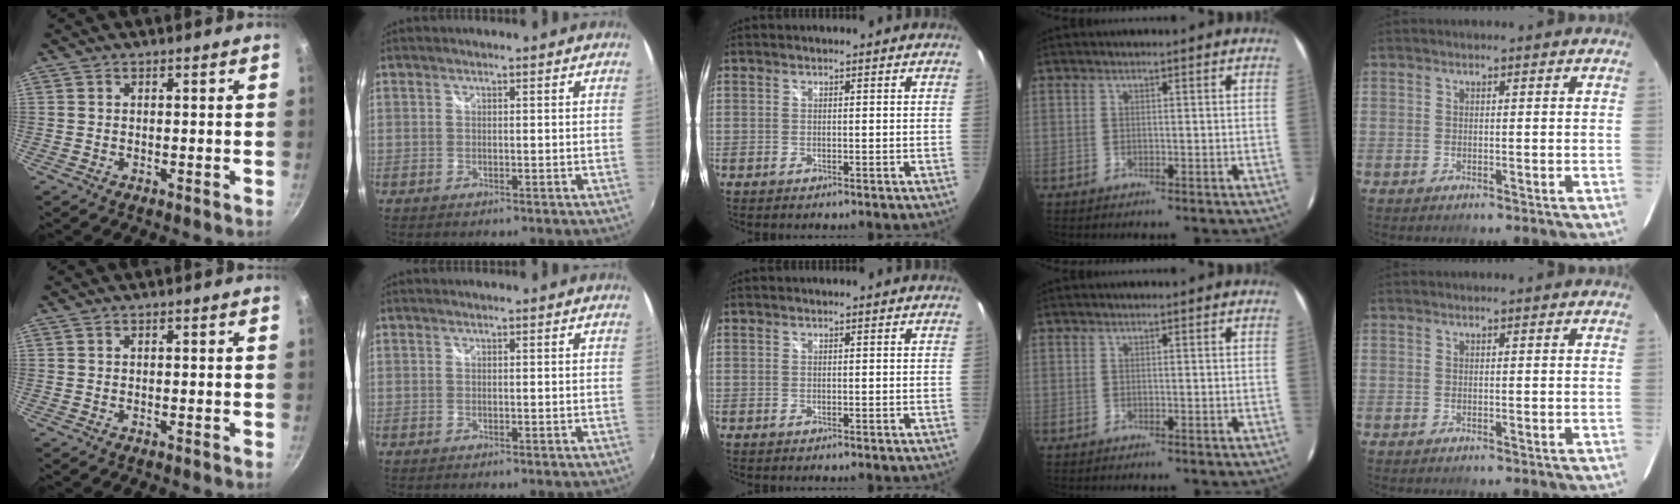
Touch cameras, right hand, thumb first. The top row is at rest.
{}